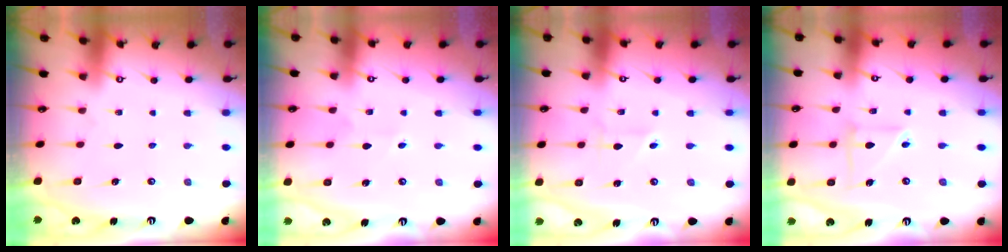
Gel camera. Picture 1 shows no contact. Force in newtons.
{"total": 2.9, "press": 2.8, "slide": 0.4}
{"total": 1.7, "press": 1.7, "slide": 0.2}
{"total": 7.3, "press": 7.2, "slide": 1.3}